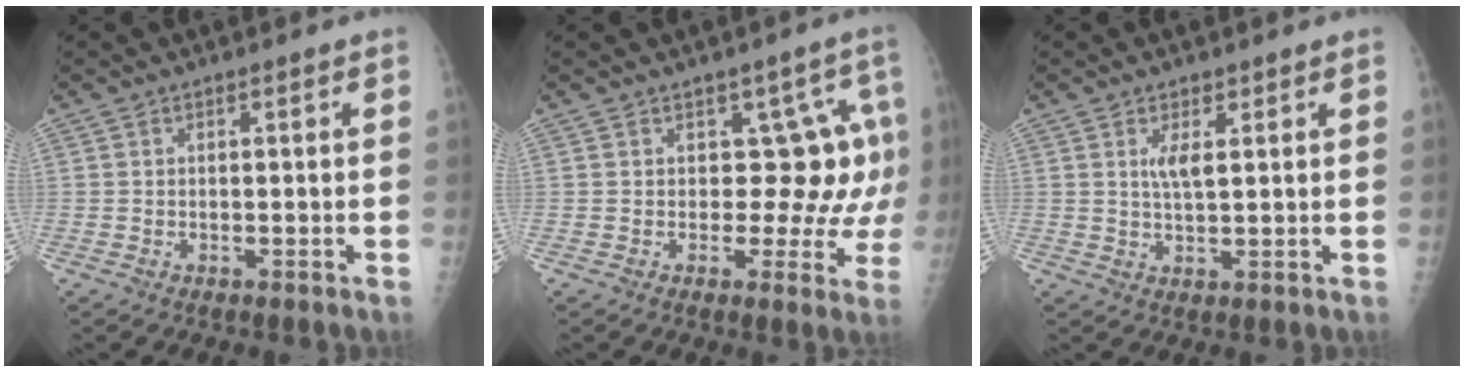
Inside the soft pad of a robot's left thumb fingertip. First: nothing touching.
{"total": 8.5, "force": [2.0, 5.4, 6.3], "torque": [-0.013, -0.006, 0.018]}
{"total": 3.5, "force": [1.4, 1.4, 2.9], "torque": [-0.047, -0.009, 0.026]}